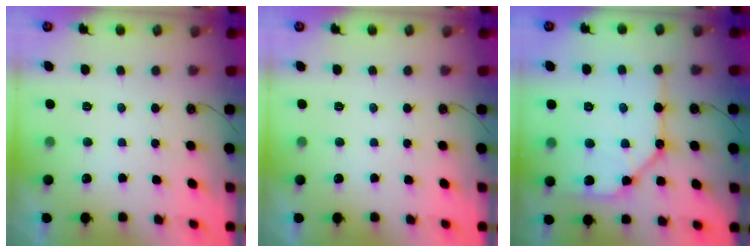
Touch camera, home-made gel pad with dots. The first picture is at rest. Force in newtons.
{"total": 0.0}
{"total": 14.9, "press": 14.8, "slide": 1.3}